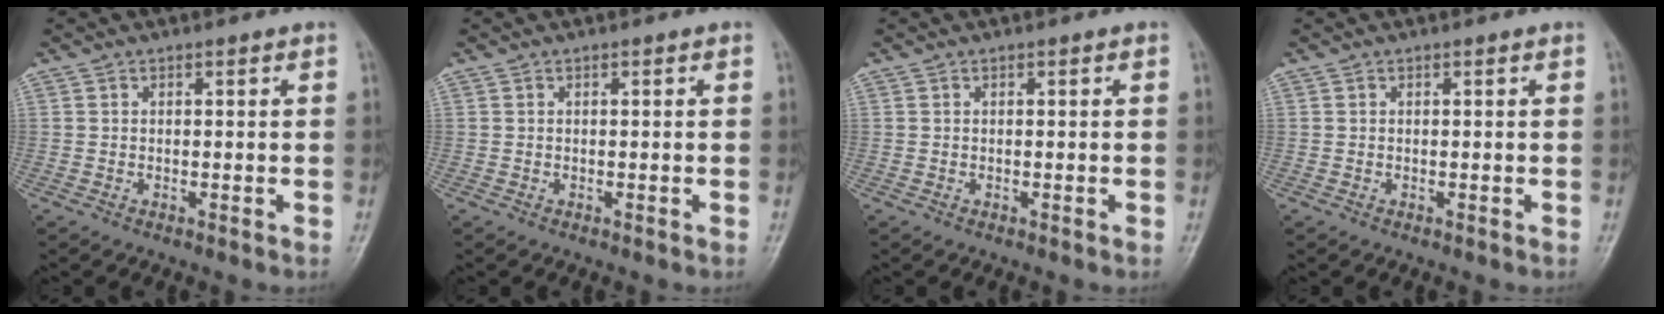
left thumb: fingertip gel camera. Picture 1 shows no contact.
{"total": 0.0}
{"total": 0.0}
{"total": 0.0}